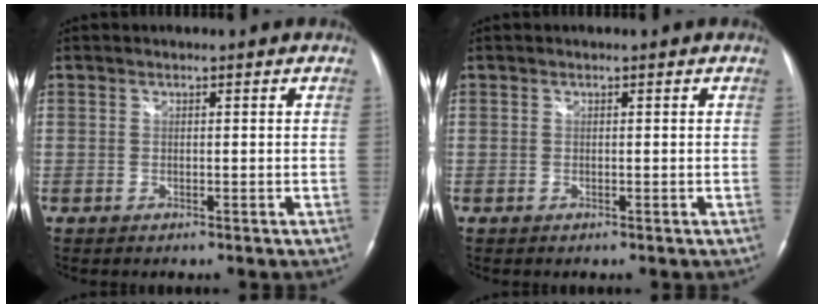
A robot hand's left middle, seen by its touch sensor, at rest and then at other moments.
{"total": 0.0}